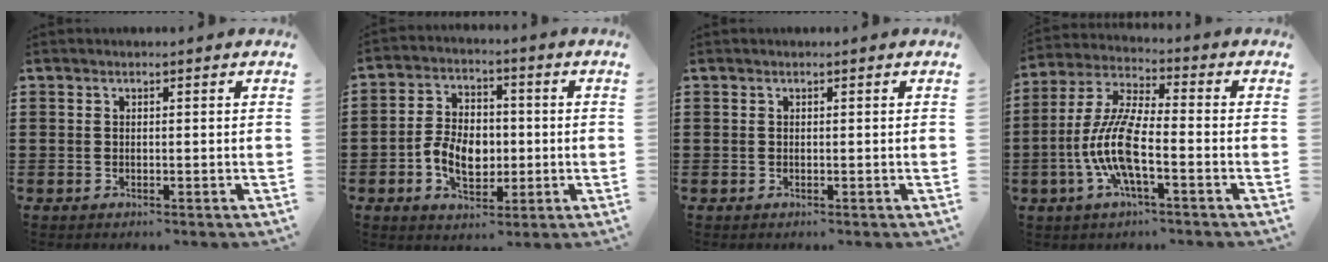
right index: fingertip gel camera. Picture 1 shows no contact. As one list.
[{"total": 7.4, "force": [-1.5, 5.0, 5.2], "torque": [-0.109, 0.005, -0.032]}, {"total": 0.0}, {"total": 9.7, "force": [-3.1, 2.5, 8.8], "torque": [-0.210, -0.014, -0.067]}]